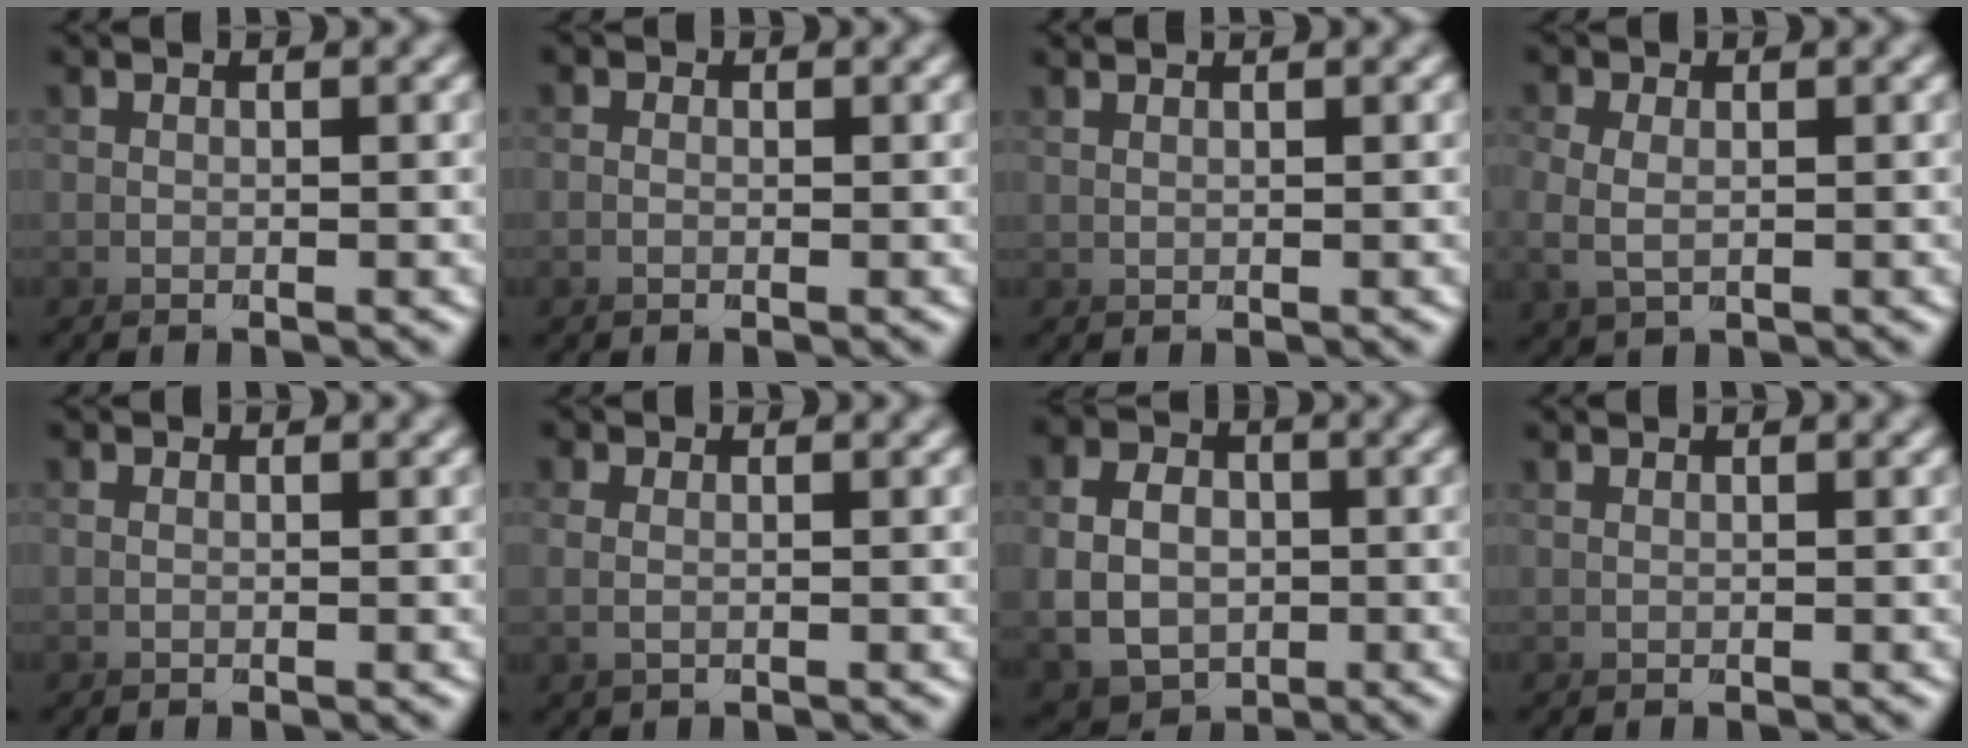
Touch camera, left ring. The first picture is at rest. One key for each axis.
{"total": 0.9, "fx": -0.6, "fy": 0.2, "fz": -0.6, "tx": 0.000, "ty": -0.013, "tz": -0.004}
{"total": 1.0, "fx": 0.6, "fy": -0.7, "fz": -0.3, "tx": 0.017, "ty": 0.010, "tz": 0.006}
{"total": 2.0, "fx": 0.0, "fy": -1.8, "fz": -1.0, "tx": 0.005, "ty": 0.000, "tz": 0.001}
{"total": 0.5, "fx": 0.0, "fy": -0.5, "fz": -0.2, "tx": 0.008, "ty": 0.005, "tz": -0.001}
{"total": 2.6, "fx": -0.1, "fy": -2.5, "fz": -0.4, "tx": 0.017, "ty": 0.013, "tz": -0.007}
{"total": 4.5, "fx": -2.2, "fy": 3.9, "fz": -0.4, "tx": -0.021, "ty": -0.029, "tz": -0.030}
{"total": 0.7, "fx": 0.5, "fy": -0.4, "fz": -0.3, "tx": 0.015, "ty": 0.007, "tz": 0.005}